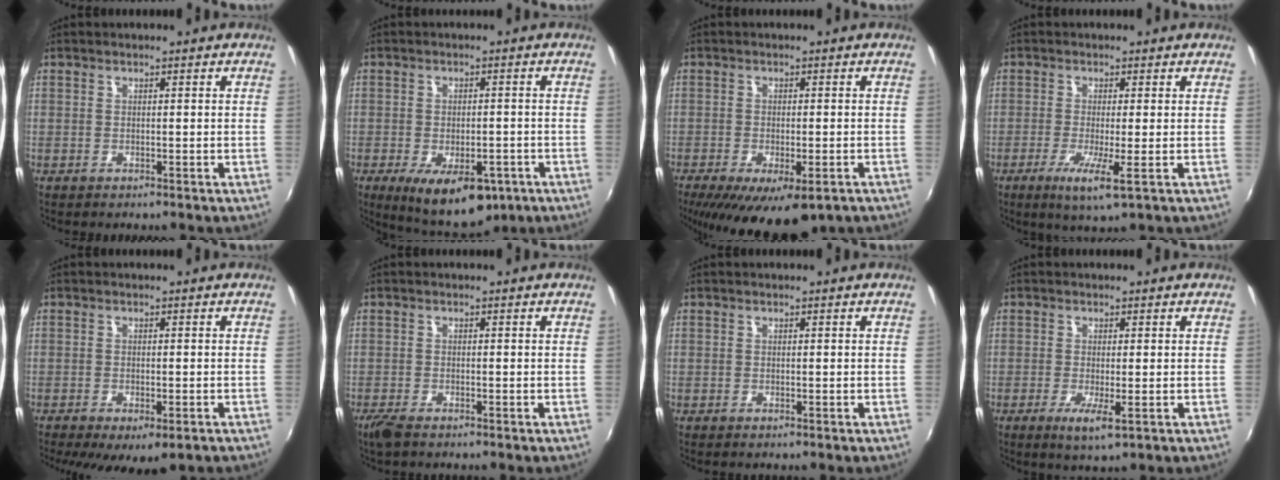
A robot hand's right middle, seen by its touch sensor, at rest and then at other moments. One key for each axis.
{"total": 12.6, "fx": -6.8, "fy": 5.9, "fz": 8.8, "tx": -0.153, "ty": -0.027, "tz": -0.087}
{"total": 13.7, "fx": -8.4, "fy": 5.2, "fz": 9.5, "tx": -0.176, "ty": -0.043, "tz": -0.118}
{"total": 5.2, "fx": -1.7, "fy": -0.3, "fz": 4.9, "tx": -0.104, "ty": -0.016, "tz": -0.033}
{"total": 8.7, "fx": -5.4, "fy": 3.3, "fz": 6.1, "tx": -0.117, "ty": -0.033, "tz": -0.073}
{"total": 2.8, "fx": -2.1, "fy": 0.8, "fz": 1.7, "tx": -0.041, "ty": -0.009, "tz": -0.041}
{"total": 0.0}
{"total": 3.7, "fx": -1.1, "fy": 0.3, "fz": 3.5, "tx": -0.072, "ty": -0.012, "tz": -0.019}